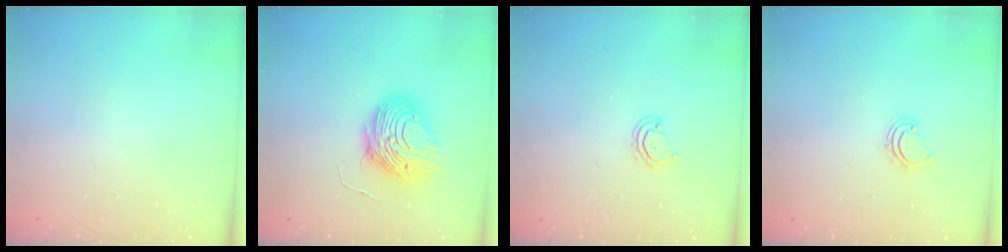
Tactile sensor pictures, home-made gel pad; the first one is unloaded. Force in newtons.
{"total": 10.6, "press": 10.6, "slide": 0.9}
{"total": 4.2, "press": 4.1, "slide": 0.4}
{"total": 2.7, "press": 2.6, "slide": 0.5}